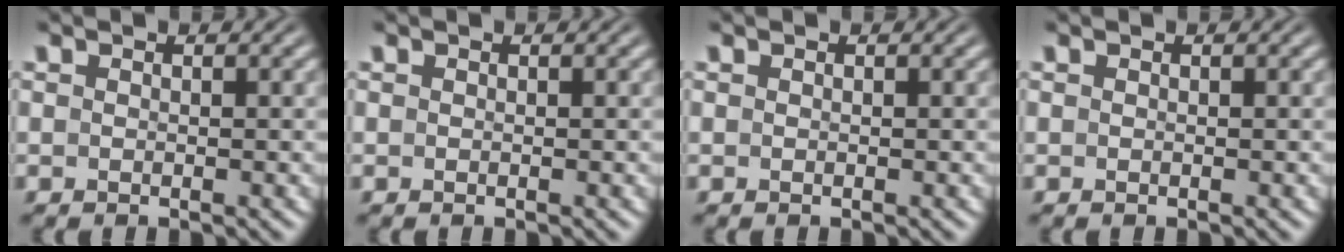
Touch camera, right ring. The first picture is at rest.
{"total": 0.0}
{"total": 0.0}
{"total": 0.0}